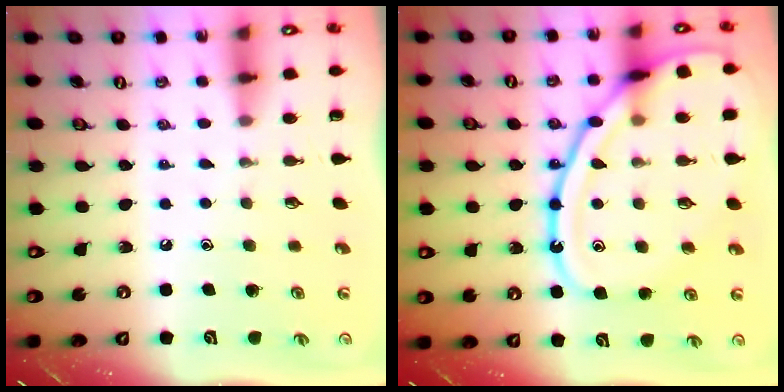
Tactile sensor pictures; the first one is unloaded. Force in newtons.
{"total": 21.6, "press": 21.5, "slide": 2.0}